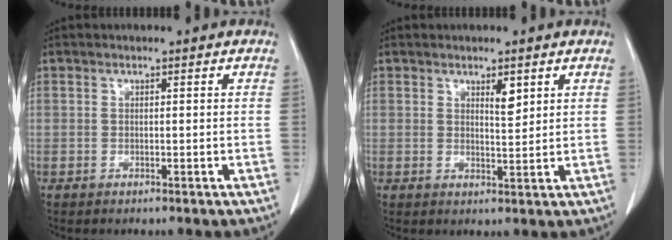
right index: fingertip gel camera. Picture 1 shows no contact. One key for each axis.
{"total": 2.6, "fx": 1.4, "fy": 0.7, "fz": 2.1, "tx": -0.038, "ty": -0.006, "tz": 0.026}